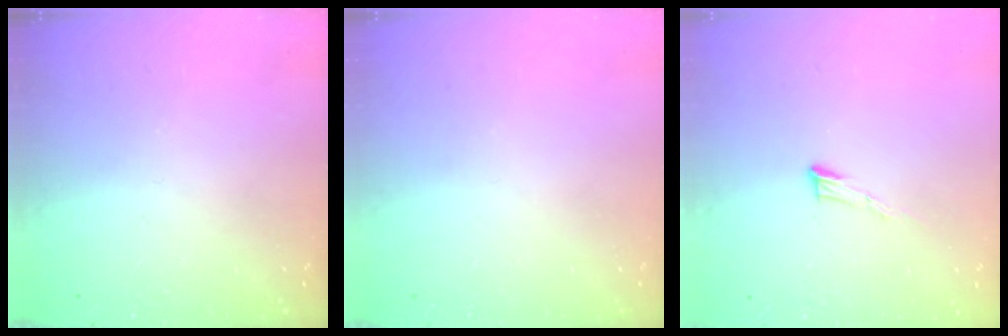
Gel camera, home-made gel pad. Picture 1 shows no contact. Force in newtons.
{"total": 0.0}
{"total": 5.7, "press": 5.7, "slide": 0.3}